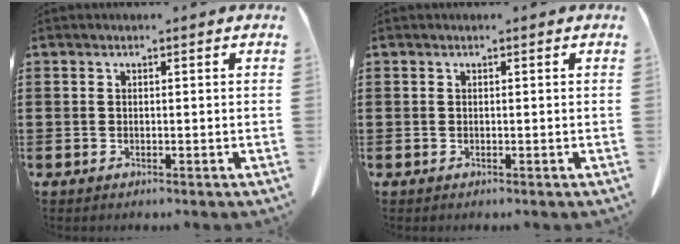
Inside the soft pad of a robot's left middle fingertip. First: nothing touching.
{"total": 0.0}